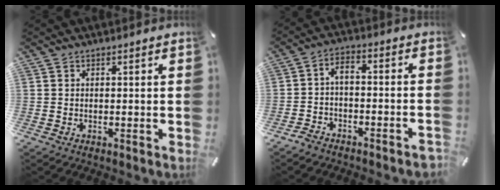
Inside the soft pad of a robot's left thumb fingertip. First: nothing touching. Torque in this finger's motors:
{"motor_torque": [0.65, 0.88, 0.61, 0.43, 0.07]}